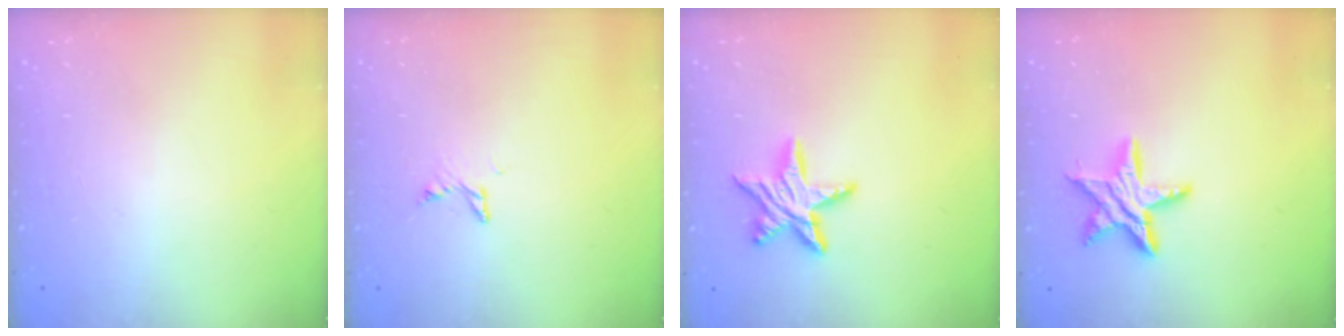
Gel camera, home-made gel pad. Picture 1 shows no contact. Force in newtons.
{"total": 2.7, "press": 2.7, "slide": 0.1}
{"total": 11.3, "press": 11.2, "slide": 0.7}
{"total": 12.4, "press": 12.4, "slide": 0.8}